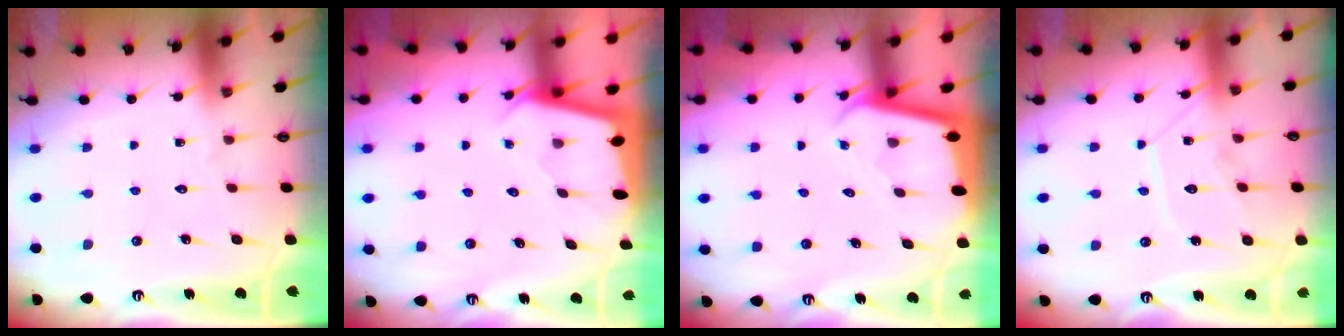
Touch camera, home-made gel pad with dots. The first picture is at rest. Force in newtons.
{"total": 2.0, "press": 2.0, "slide": 0.2}
{"total": 2.7, "press": 2.7, "slide": 0.2}
{"total": 9.8, "press": 9.8, "slide": 0.4}